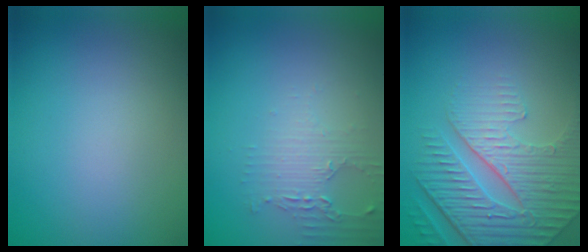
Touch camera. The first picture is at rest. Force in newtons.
{"total": 1.8, "press": 1.8, "slide": 0.4}
{"total": 5.5, "press": 5.0, "slide": 2.2}